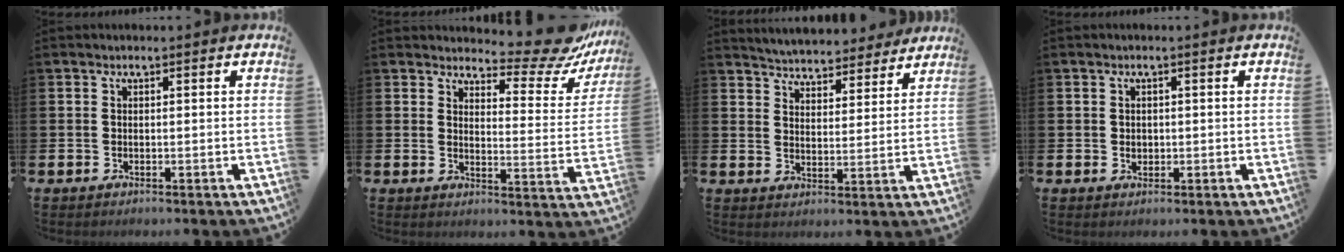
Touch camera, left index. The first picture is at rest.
{"total": 8.1, "force": [7.3, 2.2, 2.7], "torque": [-0.038, -0.065, 0.121]}
{"total": 5.1, "force": [5.0, 0.8, 0.0], "torque": [-0.017, -0.041, 0.086]}
{"total": 1.0, "force": [0.3, 0.9, 0.4], "torque": [0.001, 0.003, 0.003]}